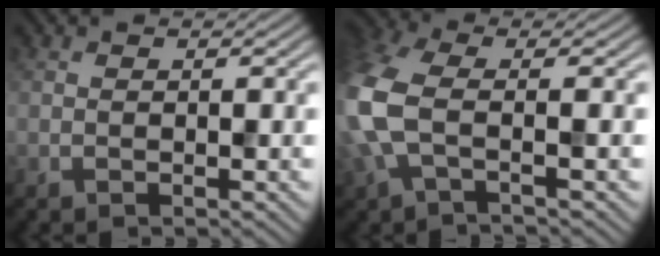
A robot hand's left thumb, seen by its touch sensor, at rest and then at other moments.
{"total": 8.4, "force": [-0.5, 4.1, 7.3], "torque": [-0.210, -0.005, -0.019]}